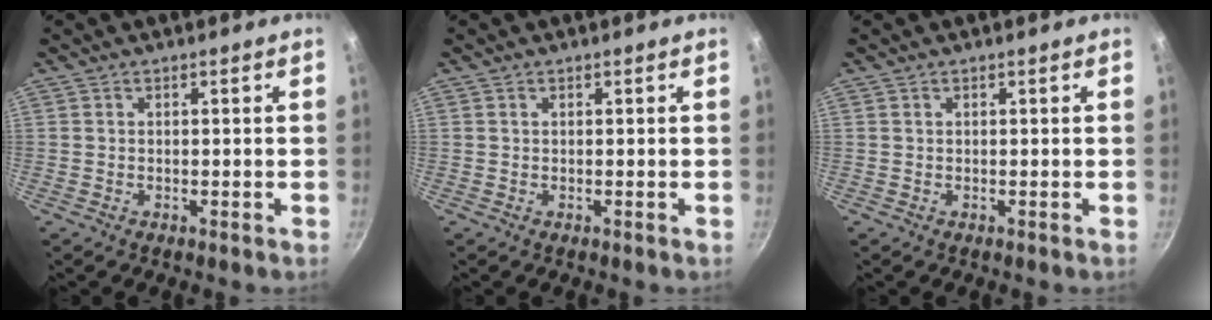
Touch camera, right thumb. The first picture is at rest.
{"total": 0.0}
{"total": 0.0}